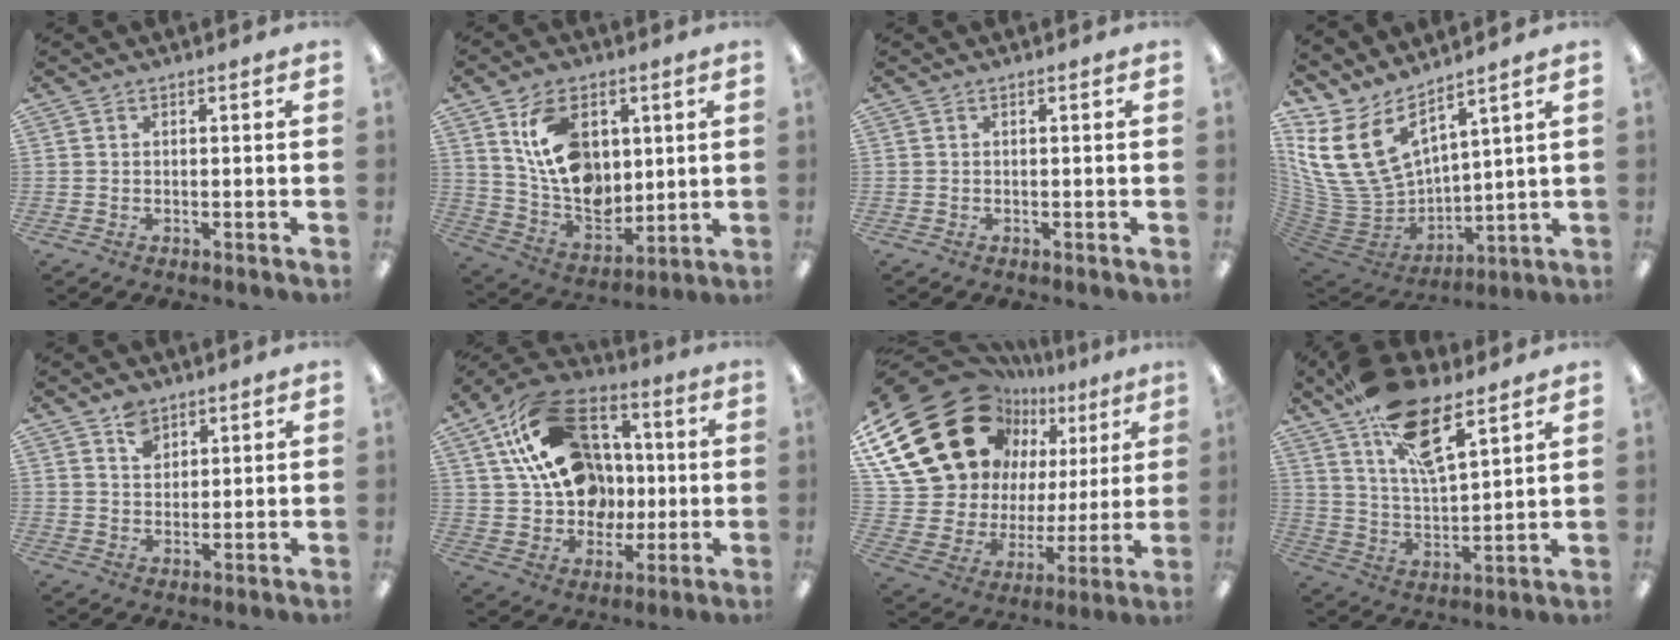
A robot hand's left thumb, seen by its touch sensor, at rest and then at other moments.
{"total": 15.4, "force": [5.7, 10.6, 9.6], "torque": [-0.197, -0.008, 0.106]}
{"total": 0.0}
{"total": 17.6, "force": [8.4, 10.4, 11.5], "torque": [-0.259, -0.054, 0.160]}
{"total": 4.9, "force": [3.3, 3.3, 1.6], "torque": [-0.018, -0.013, 0.060]}
{"total": 23.2, "force": [6.6, 17.1, 14.1], "torque": [-0.244, -0.007, 0.127]}
{"total": 28.4, "force": [13.8, 18.9, 16.2], "torque": [-0.307, -0.091, 0.278]}
{"total": 18.1, "force": [11.5, 7.2, 12.0], "torque": [-0.212, -0.047, 0.202]}